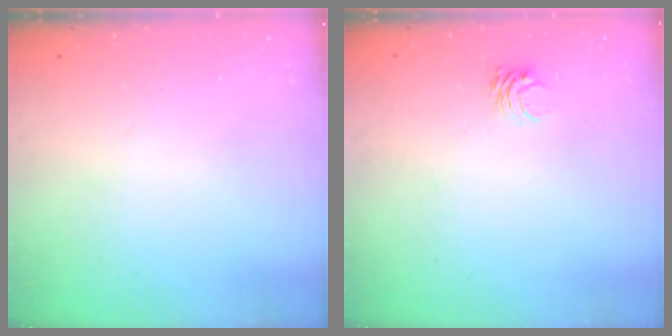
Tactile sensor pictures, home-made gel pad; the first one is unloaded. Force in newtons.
{"total": 3.3, "press": 3.3, "slide": 0.0}